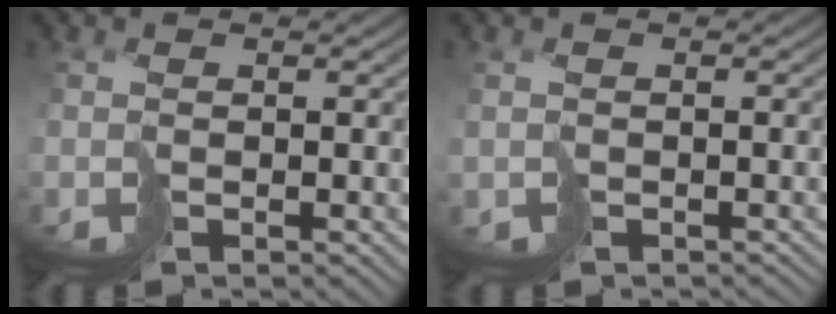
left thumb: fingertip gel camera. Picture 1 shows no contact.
{"total": 1.5, "force": [-0.6, 1.3, 0.4], "torque": [-0.009, -0.009, -0.008]}